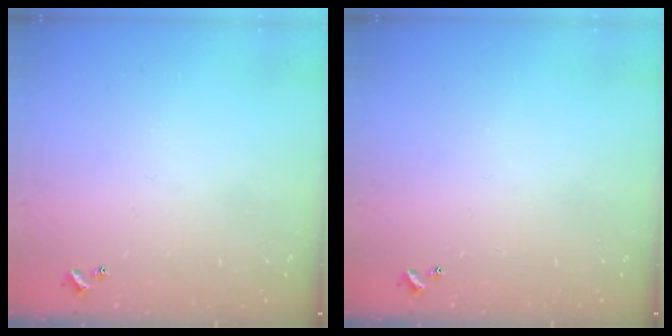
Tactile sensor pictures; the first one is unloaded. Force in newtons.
{"total": 0.0}